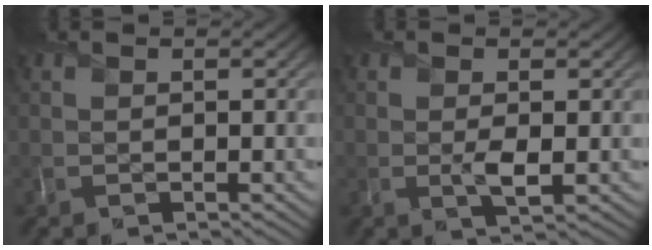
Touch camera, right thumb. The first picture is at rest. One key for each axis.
{"total": 1.8, "fx": -0.1, "fy": 0.5, "fz": 1.7, "tx": -0.036, "ty": -0.005, "tz": -0.001}